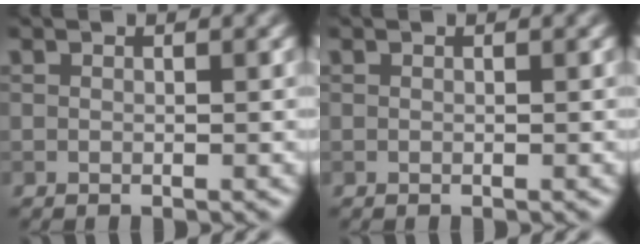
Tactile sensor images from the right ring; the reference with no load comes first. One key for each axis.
{"total": 0.0}